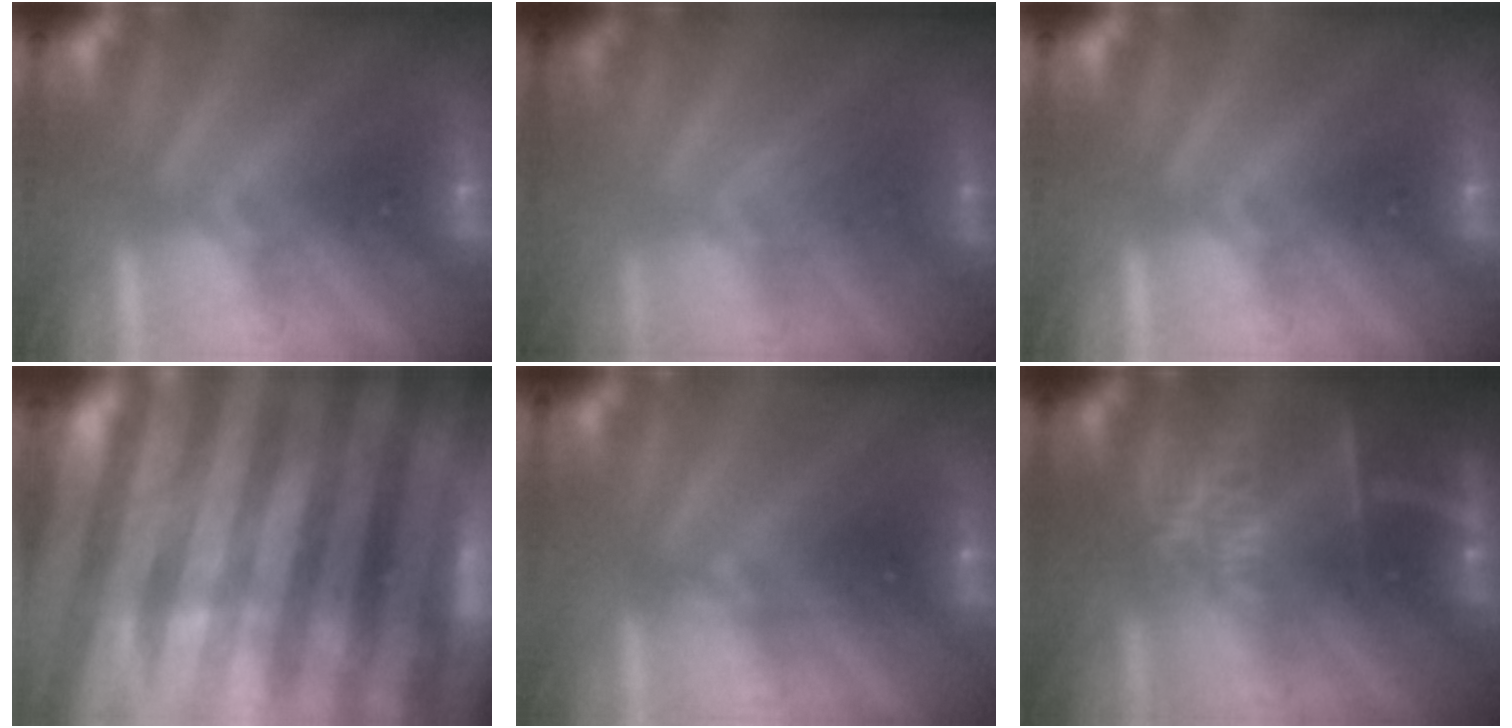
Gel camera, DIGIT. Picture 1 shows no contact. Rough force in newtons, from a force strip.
{"total": 2.5}
{"total": 0.0}
{"total": 6.5}
{"total": 2.3}
{"total": 8.6}